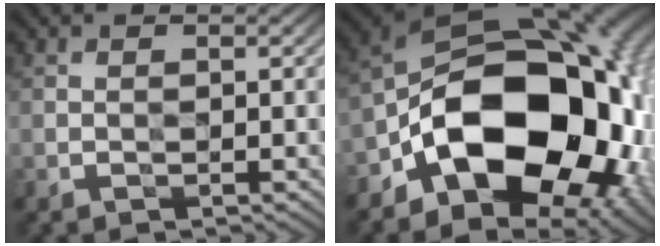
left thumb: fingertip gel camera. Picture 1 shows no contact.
{"total": 19.1, "force": [-5.8, 12.4, 13.4], "torque": [-0.204, -0.017, -0.095]}